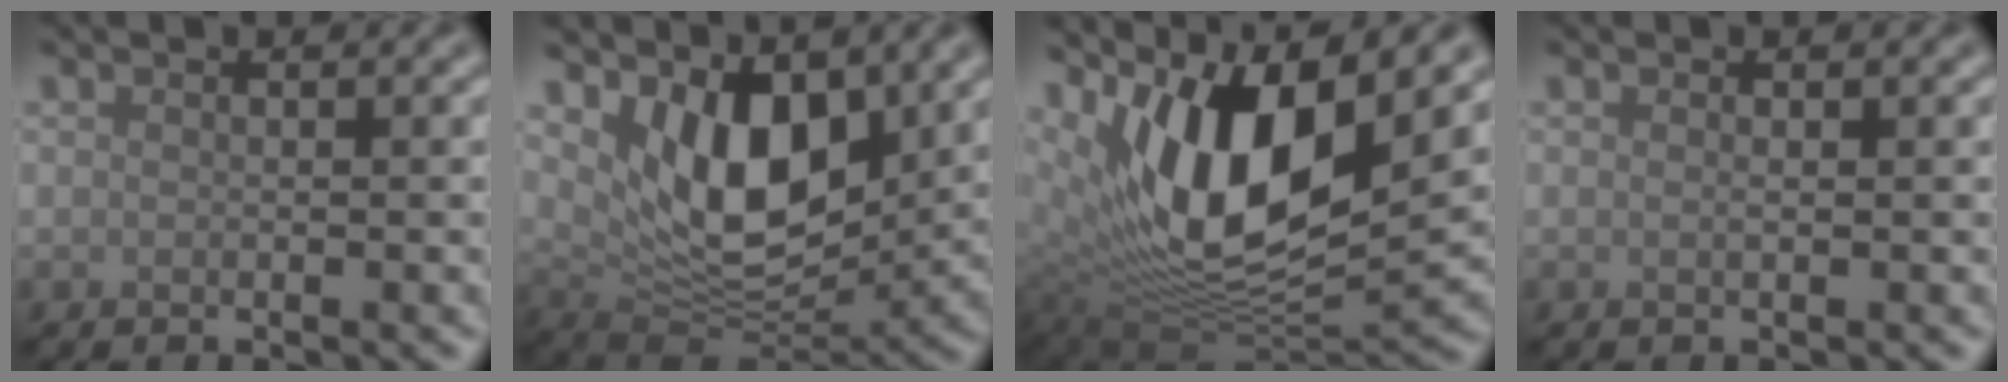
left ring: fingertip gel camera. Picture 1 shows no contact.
{"total": 7.4, "force": [2.8, 3.9, 5.7], "torque": [-0.101, -0.025, 0.048]}
{"total": 11.9, "force": [5.1, 5.0, 9.5], "torque": [-0.164, -0.010, 0.101]}
{"total": 0.0}